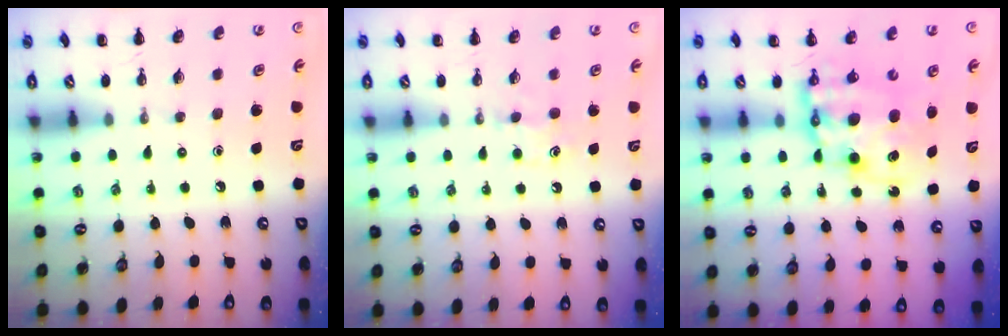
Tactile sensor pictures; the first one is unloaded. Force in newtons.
{"total": 4.6, "press": 4.4, "slide": 1.4}
{"total": 10.5, "press": 10.2, "slide": 2.5}